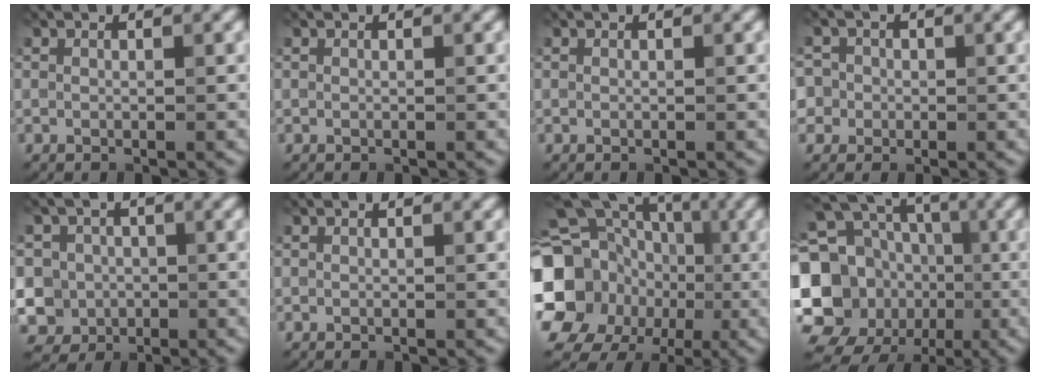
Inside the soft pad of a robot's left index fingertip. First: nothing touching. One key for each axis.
{"total": 0.0}
{"total": 0.0}
{"total": 4.0, "fx": 0.3, "fy": 3.9, "fz": 1.1, "tx": 0.002, "ty": 0.028, "tz": -0.017}
{"total": 6.6, "fx": -1.3, "fy": 6.3, "fz": 1.6, "tx": -0.024, "ty": 0.019, "tz": -0.055}
{"total": 0.0}
{"total": 21.0, "fx": -2.7, "fy": 19.0, "fz": 8.6, "tx": -0.177, "ty": -0.006, "tz": -0.081}
{"total": 17.0, "fx": -2.6, "fy": 14.8, "fz": 8.0, "tx": -0.172, "ty": 0.000, "tz": -0.070}